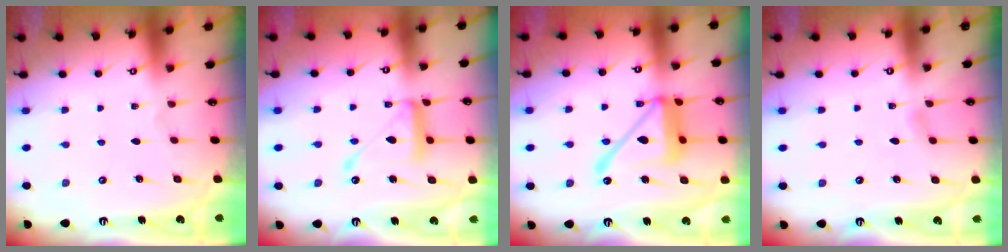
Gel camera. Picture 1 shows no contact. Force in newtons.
{"total": 15.9, "press": 15.8, "slide": 1.4}
{"total": 19.8, "press": 19.7, "slide": 2.0}
{"total": 4.9, "press": 4.9, "slide": 0.6}